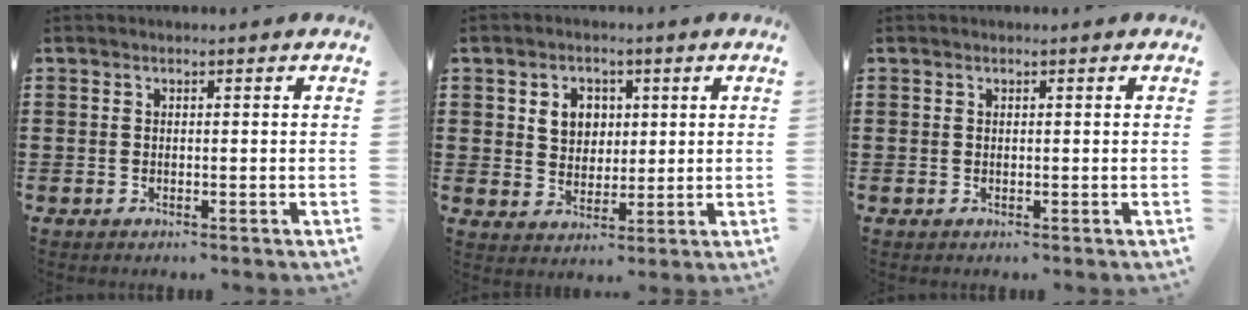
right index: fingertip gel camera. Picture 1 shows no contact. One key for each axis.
{"total": 4.8, "fx": 1.5, "fy": 4.0, "fz": 2.1, "tx": -0.049, "ty": 0.012, "tz": 0.022}
{"total": 0.0}